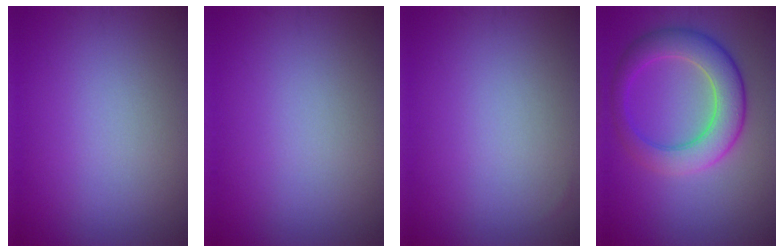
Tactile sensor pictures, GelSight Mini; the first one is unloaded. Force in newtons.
{"total": 0.0}
{"total": 0.0}
{"total": 6.1, "press": 6.1, "slide": 0.6}